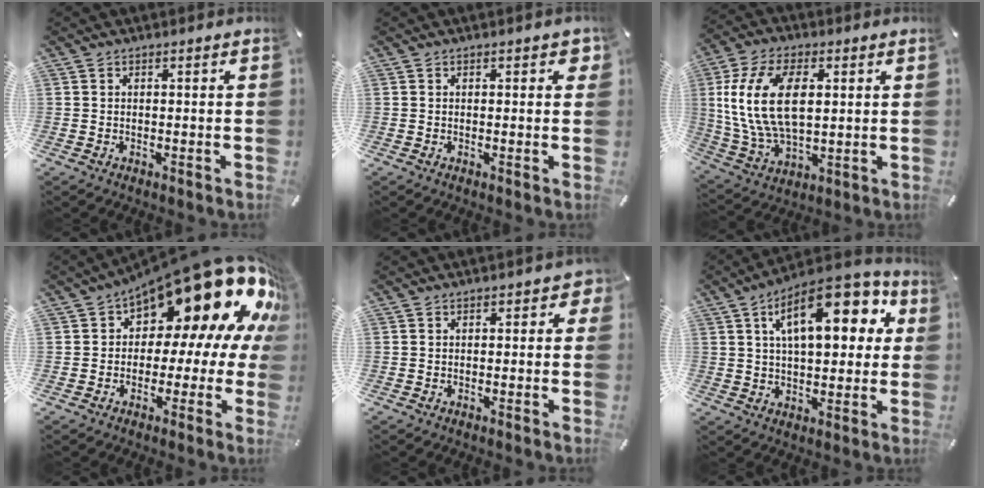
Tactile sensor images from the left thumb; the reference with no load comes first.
{"total": 1.6, "force": [0.4, 0.8, 1.3], "torque": [-0.012, -0.001, 0.002]}
{"total": 16.0, "force": [3.1, 9.1, 12.7], "torque": [-0.299, -0.001, 0.051]}
{"total": 23.1, "force": [11.7, 11.3, 16.4], "torque": [-0.230, -0.094, 0.205]}
{"total": 1.9, "force": [-0.3, 1.3, 1.3], "torque": [-0.017, 0.004, -0.008]}
{"total": 18.7, "force": [7.4, 8.7, 14.8], "torque": [-0.222, -0.016, 0.117]}